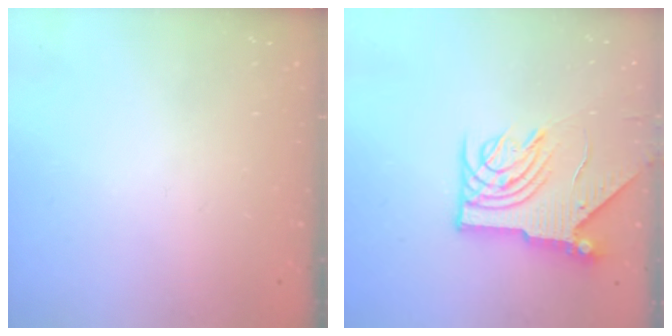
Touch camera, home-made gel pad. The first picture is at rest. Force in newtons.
{"total": 10.9, "press": 10.9, "slide": 1.2}